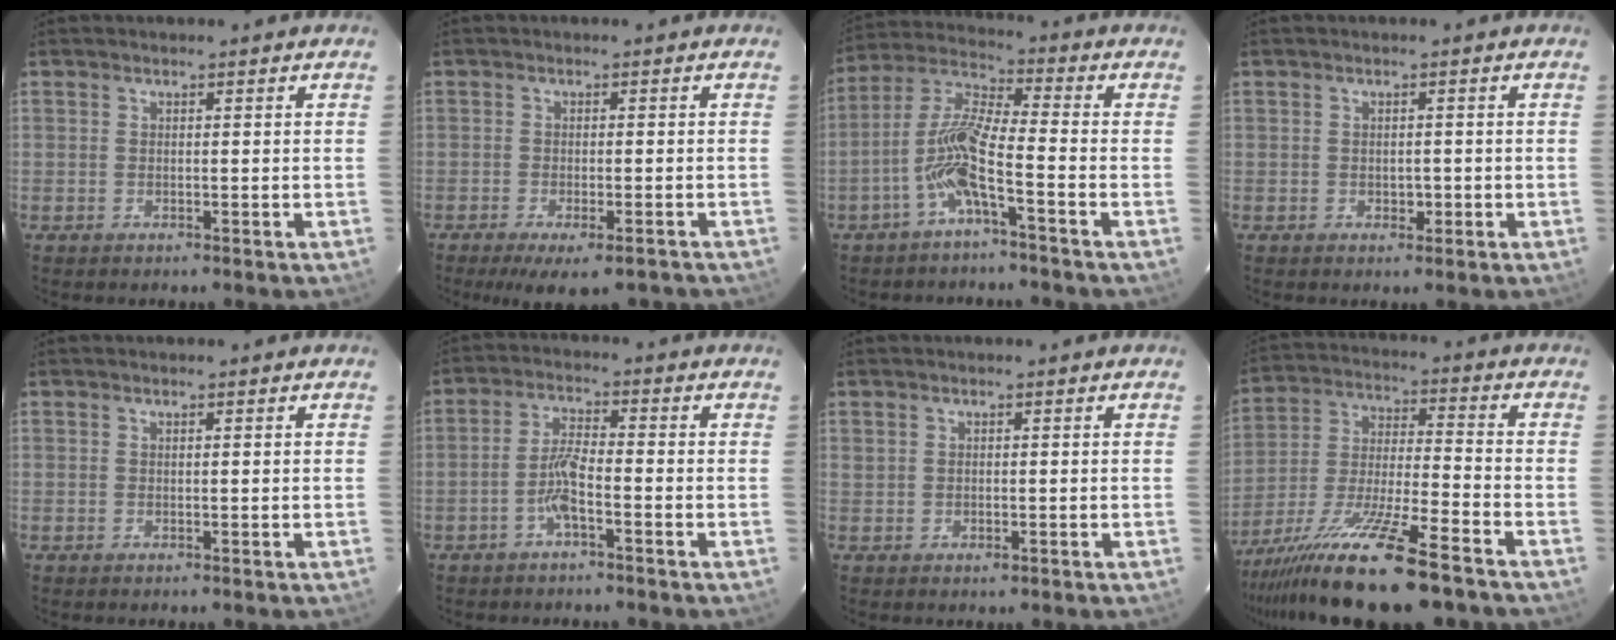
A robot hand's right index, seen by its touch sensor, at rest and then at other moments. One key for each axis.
{"total": 8.8, "fx": -7.0, "fy": 2.3, "fz": 4.9, "tx": -0.062, "ty": -0.012, "tz": -0.100}
{"total": 8.7, "fx": -3.7, "fy": 0.3, "fz": 7.9, "tx": -0.170, "ty": 0.016, "tz": -0.079}
{"total": 1.4, "fx": -0.4, "fy": 1.0, "fz": 0.9, "tx": -0.012, "ty": 0.001, "tz": -0.002}
{"total": 0.0}
{"total": 4.6, "fx": -2.0, "fy": 0.6, "fz": 4.1, "tx": -0.084, "ty": 0.011, "tz": -0.040}
{"total": 1.0, "fx": 0.0, "fy": 0.6, "fz": 0.8, "tx": -0.021, "ty": 0.000, "tz": 0.005}
{"total": 17.6, "fx": -13.0, "fy": 0.8, "fz": 11.8, "tx": -0.224, "ty": -0.033, "tz": -0.233}